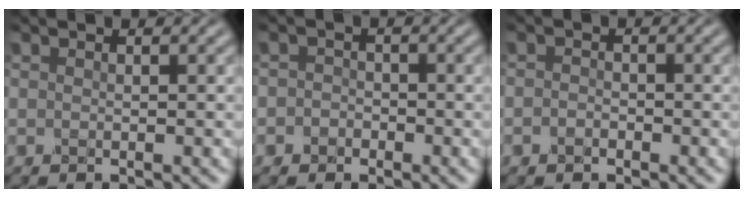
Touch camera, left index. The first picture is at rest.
{"total": 1.5, "force": [-0.6, 1.3, 0.3], "torque": [0.017, 0.004, -0.019]}
{"total": 1.0, "force": [-0.5, 0.7, 0.5], "torque": [-0.009, -0.001, -0.013]}